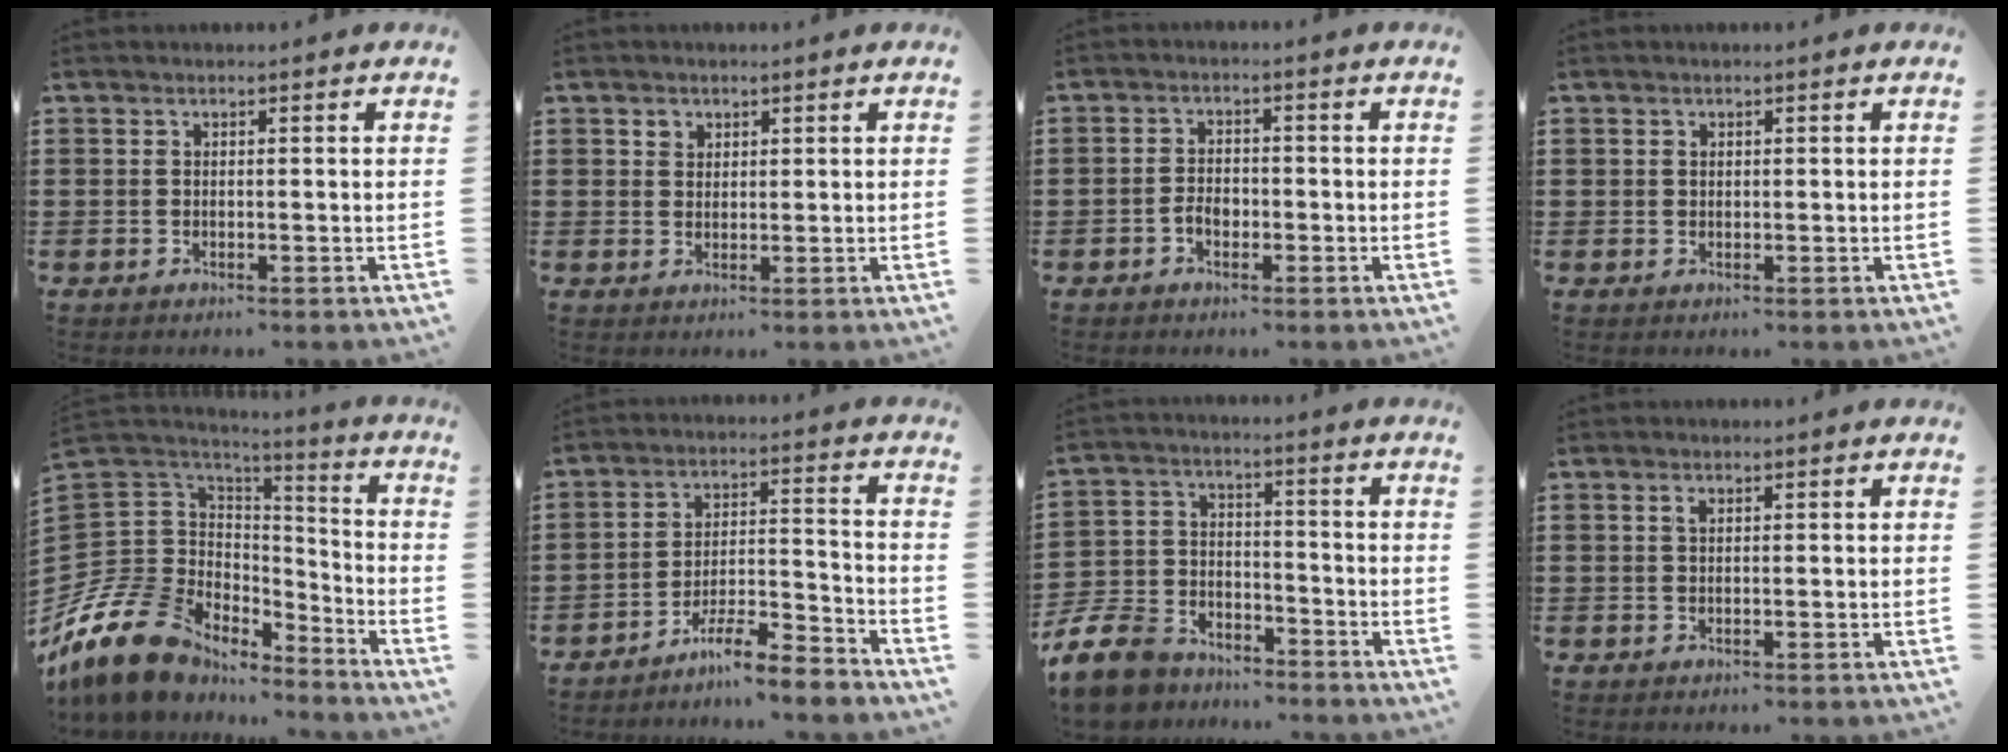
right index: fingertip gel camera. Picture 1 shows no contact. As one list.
[{"total": 1.5, "force": [1.0, 1.1, 0.2], "torque": [-0.007, 0.004, 0.020]}, {"total": 2.3, "force": [-1.0, 1.5, 1.5], "torque": [-0.030, 0.004, -0.021]}, {"total": 0.7, "force": [0.3, 0.6, 0.1], "torque": [-0.004, 0.003, 0.007]}, {"total": 15.4, "force": [-9.5, 10.2, 6.5], "torque": [-0.178, 0.025, -0.172]}, {"total": 6.9, "force": [-6.5, 0.2, 2.3], "torque": [-0.043, 0.006, -0.123]}, {"total": 10.1, "force": [-9.1, 3.4, 2.7], "torque": [-0.081, 0.027, -0.185]}, {"total": 0.7, "force": [0.3, 0.3, 0.6], "torque": [-0.014, 0.001, 0.005]}]